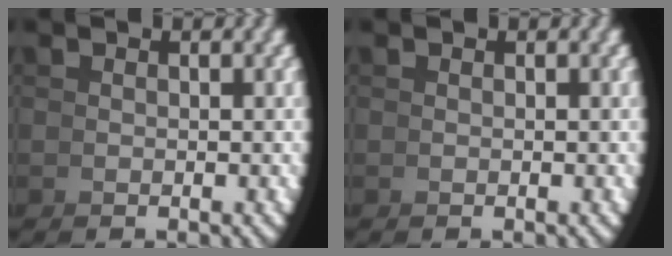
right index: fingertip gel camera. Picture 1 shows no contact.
{"total": 0.0}